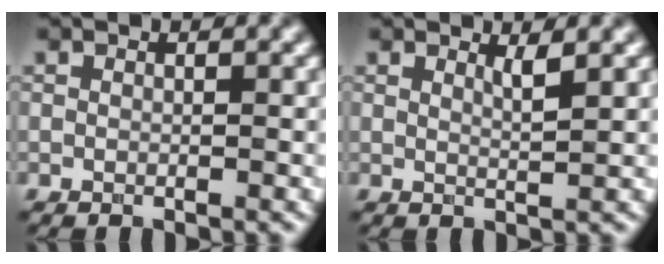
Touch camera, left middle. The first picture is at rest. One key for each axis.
{"total": 1.0, "fx": 0.6, "fy": 0.1, "fz": 0.8, "tx": -0.013, "ty": 0.000, "tz": 0.014}